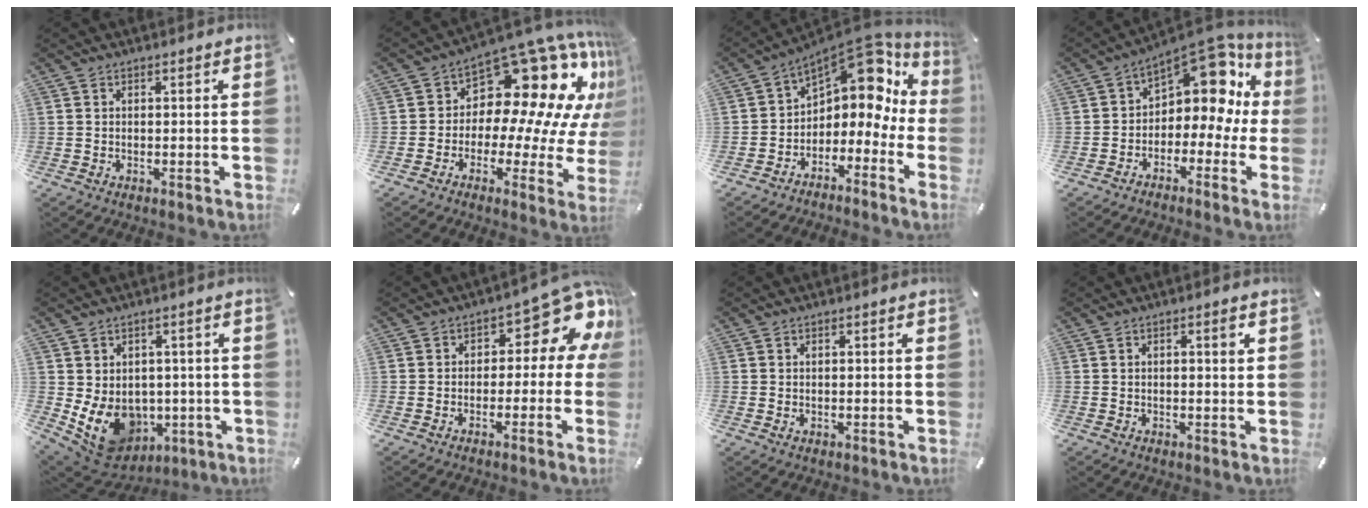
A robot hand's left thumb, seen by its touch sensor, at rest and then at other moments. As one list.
[{"total": 19.7, "force": [10.1, 11.0, 12.9], "torque": [-0.177, -0.101, 0.173]}, {"total": 10.5, "force": [6.6, 6.0, 5.7], "torque": [-0.088, -0.065, 0.112]}, {"total": 13.2, "force": [6.3, 8.0, 8.3], "torque": [-0.113, -0.057, 0.107]}, {"total": 10.1, "force": [-0.4, 8.9, 4.8], "torque": [-0.101, -0.017, 0.002]}, {"total": 10.0, "force": [5.1, 5.1, 7.0], "torque": [-0.079, -0.049, 0.084]}, {"total": 0.7, "force": [0.1, 0.5, 0.4], "torque": [-0.001, -0.001, -0.001]}, {"total": 2.0, "force": [0.5, 0.6, 1.9], "torque": [-0.022, -0.002, 0.004]}]